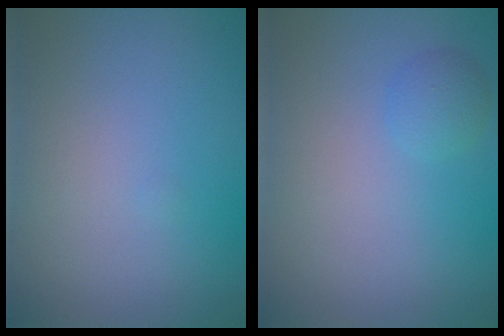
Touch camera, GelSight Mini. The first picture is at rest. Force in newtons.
{"total": 1.3, "press": 1.3, "slide": 0.0}